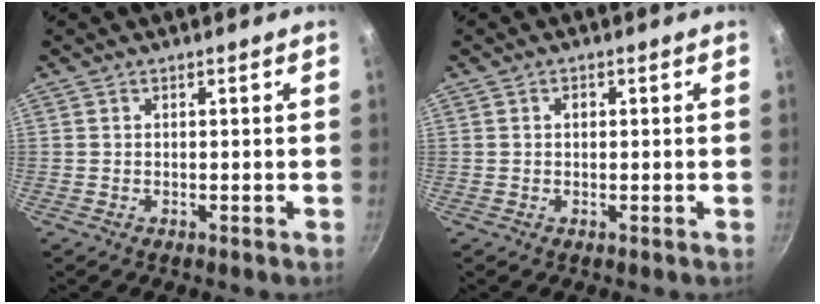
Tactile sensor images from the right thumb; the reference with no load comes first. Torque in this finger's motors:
{"motor_torque": [0.33, 0.35, 0.33, 0.11, 0.02]}